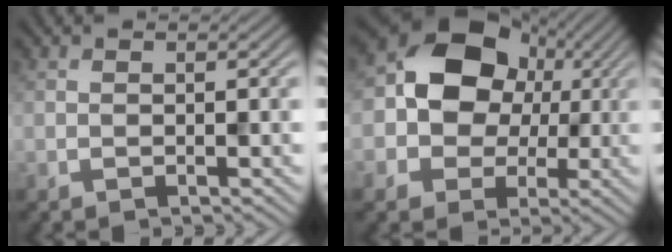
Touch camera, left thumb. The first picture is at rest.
{"total": 10.6, "force": [0.9, 8.9, 5.8], "torque": [-0.098, 0.000, 0.003]}